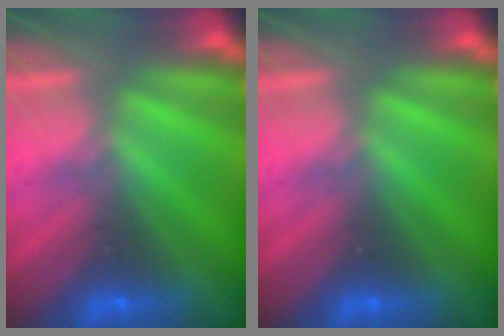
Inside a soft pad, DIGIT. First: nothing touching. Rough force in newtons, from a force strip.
{"total": 0.0}